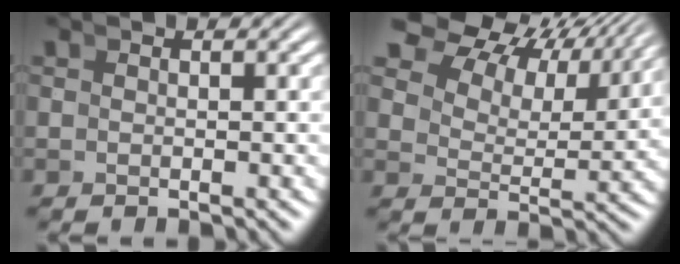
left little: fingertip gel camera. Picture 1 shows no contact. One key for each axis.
{"total": 10.1, "fx": 6.5, "fy": 5.7, "fz": 5.1, "tx": -0.089, "ty": 0.033, "tz": 0.083}